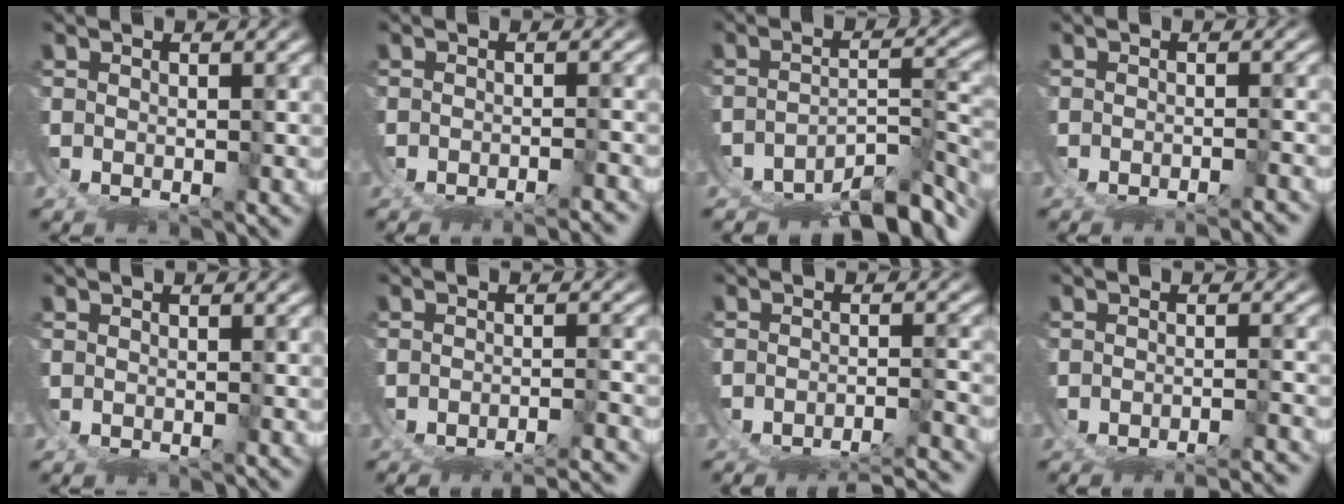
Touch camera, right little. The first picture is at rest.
{"total": 2.9, "force": [-2.6, 0.7, 1.1], "torque": [-0.009, -0.001, -0.039]}
{"total": 7.5, "force": [-6.0, 3.1, 3.3], "torque": [-0.045, -0.020, -0.080]}
{"total": 2.5, "force": [-2.3, 0.6, 1.0], "torque": [-0.008, 0.001, -0.035]}
{"total": 0.0}
{"total": 5.1, "force": [-4.4, 1.7, 1.9], "torque": [-0.027, -0.013, -0.060]}
{"total": 6.8, "force": [-5.8, 2.5, 2.5], "torque": [-0.037, -0.021, -0.076]}
{"total": 4.0, "force": [-3.5, 1.2, 1.5], "torque": [-0.018, -0.007, -0.049]}